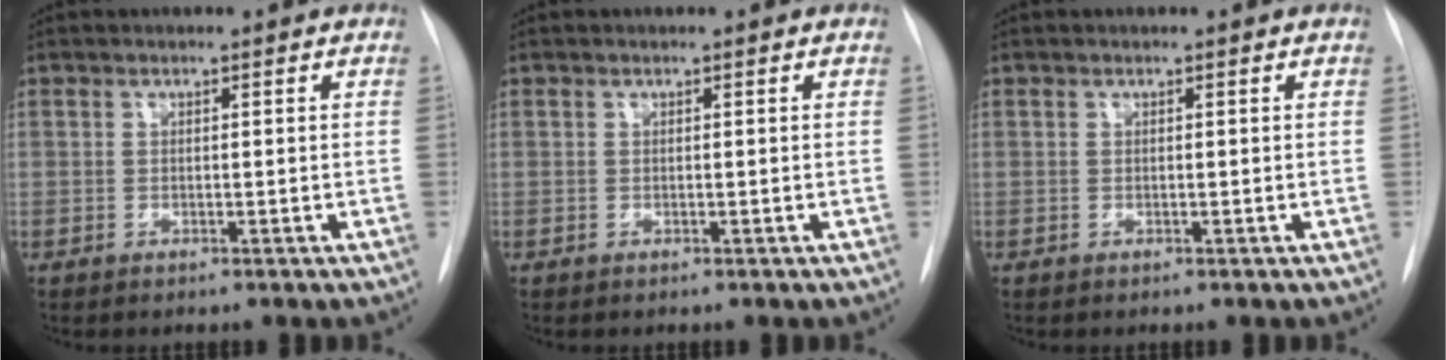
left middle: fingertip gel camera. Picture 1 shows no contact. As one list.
[{"total": 0.0}, {"total": 0.0}]